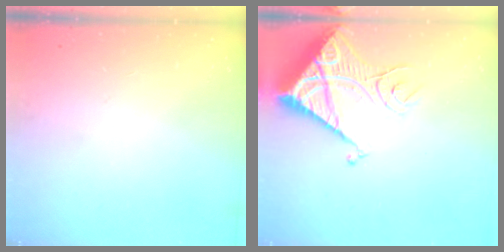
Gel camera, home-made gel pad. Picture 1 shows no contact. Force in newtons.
{"total": 15.5, "press": 15.4, "slide": 1.6}